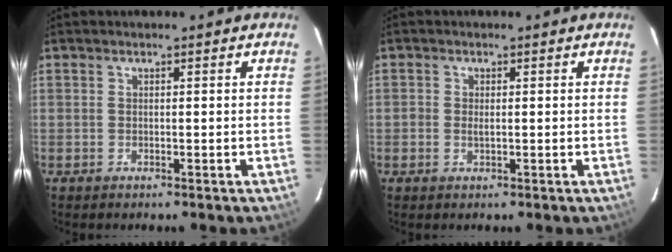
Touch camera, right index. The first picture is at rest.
{"total": 1.3, "force": [-0.2, 0.7, 1.1], "torque": [-0.022, 0.000, -0.005]}